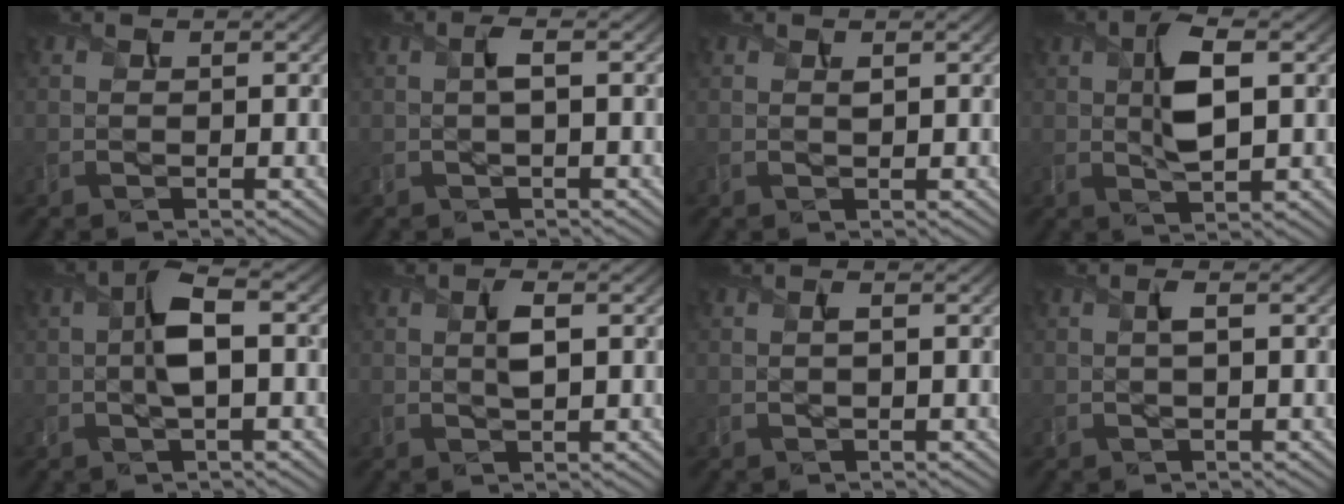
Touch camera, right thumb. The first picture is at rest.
{"total": 1.8, "force": [0.1, 0.3, 1.8], "torque": [-0.036, 0.005, 0.001]}
{"total": 0.7, "force": [0.4, 0.2, 0.5], "torque": [-0.014, -0.004, 0.008]}
{"total": 6.2, "force": [1.0, 2.3, 5.7], "torque": [-0.107, 0.003, 0.020]}
{"total": 5.5, "force": [0.0, 1.7, 5.2], "torque": [-0.108, 0.010, -0.006]}
{"total": 2.4, "force": [0.4, 0.8, 2.3], "torque": [-0.048, 0.001, 0.007]}
{"total": 0.9, "force": [0.1, 0.1, 0.8], "torque": [-0.019, 0.002, 0.001]}
{"total": 1.3, "force": [0.1, 0.2, 1.3], "torque": [-0.029, 0.004, 0.002]}